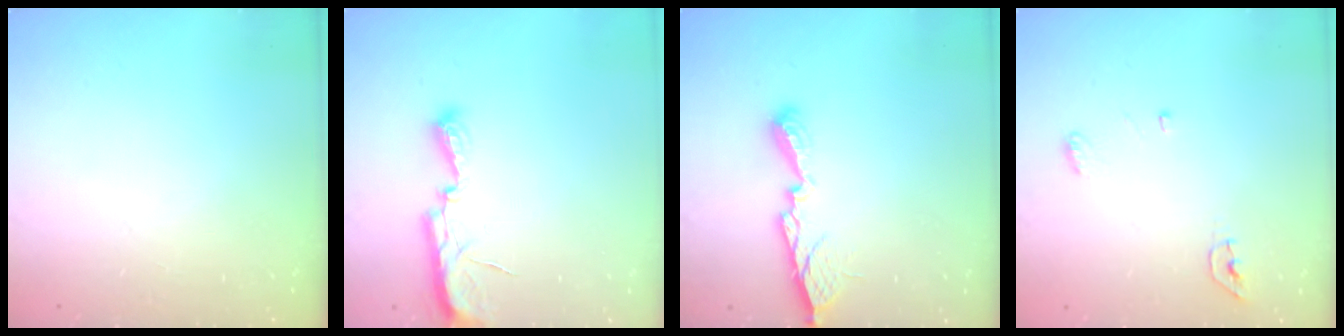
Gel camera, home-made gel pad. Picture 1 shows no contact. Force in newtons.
{"total": 8.8, "press": 8.2, "slide": 3.2}
{"total": 10.6, "press": 10.6, "slide": 0.6}
{"total": 4.4, "press": 4.3, "slide": 0.8}